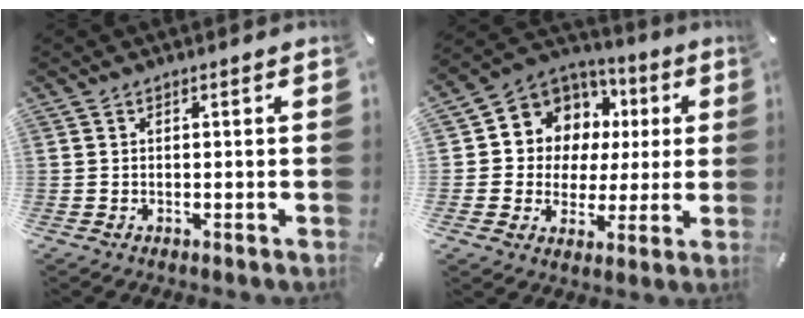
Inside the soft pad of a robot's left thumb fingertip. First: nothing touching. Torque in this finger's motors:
{"motor_torque": [0.45, 0.45, 0.19, -0.01, 0.30]}